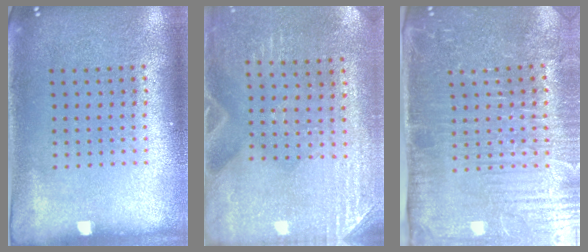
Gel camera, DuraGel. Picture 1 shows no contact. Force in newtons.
{"total": 2.8, "press": 2.5, "slide": 1.2}
{"total": 5.0, "press": 4.5, "slide": 2.2}